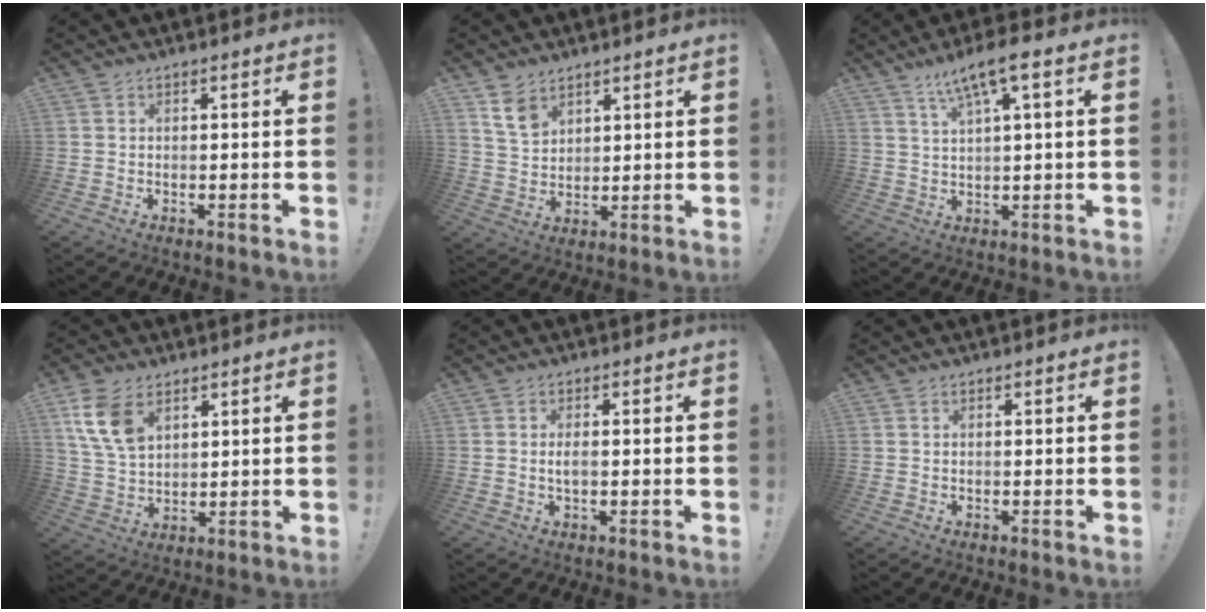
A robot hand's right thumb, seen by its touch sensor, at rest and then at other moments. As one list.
[{"total": 7.4, "force": [5.0, 4.5, 3.1], "torque": [-0.047, -0.028, 0.096]}, {"total": 8.0, "force": [4.2, 0.7, 6.8], "torque": [-0.117, -0.020, 0.070]}, {"total": 11.6, "force": [5.8, 7.3, 6.9], "torque": [-0.129, -0.015, 0.115]}, {"total": 1.8, "force": [-0.2, 0.5, 1.7], "torque": [-0.026, -0.001, -0.006]}, {"total": 0.0}]